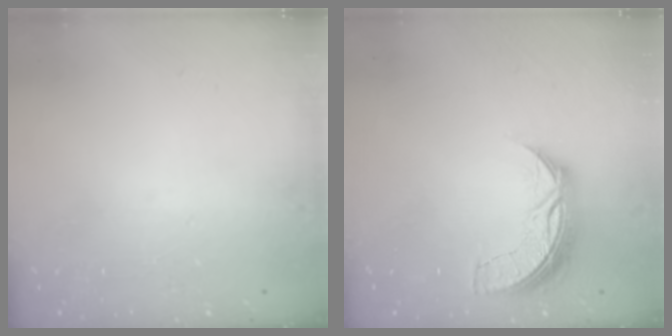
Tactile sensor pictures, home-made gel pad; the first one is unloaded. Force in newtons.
{"total": 7.9, "press": 7.9, "slide": 0.5}